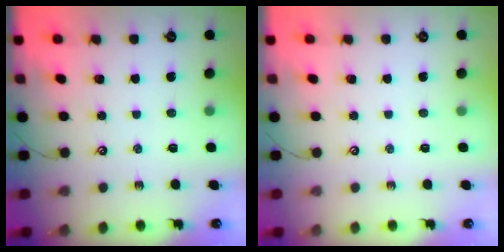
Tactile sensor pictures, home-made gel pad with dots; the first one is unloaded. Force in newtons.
{"total": 0.0}